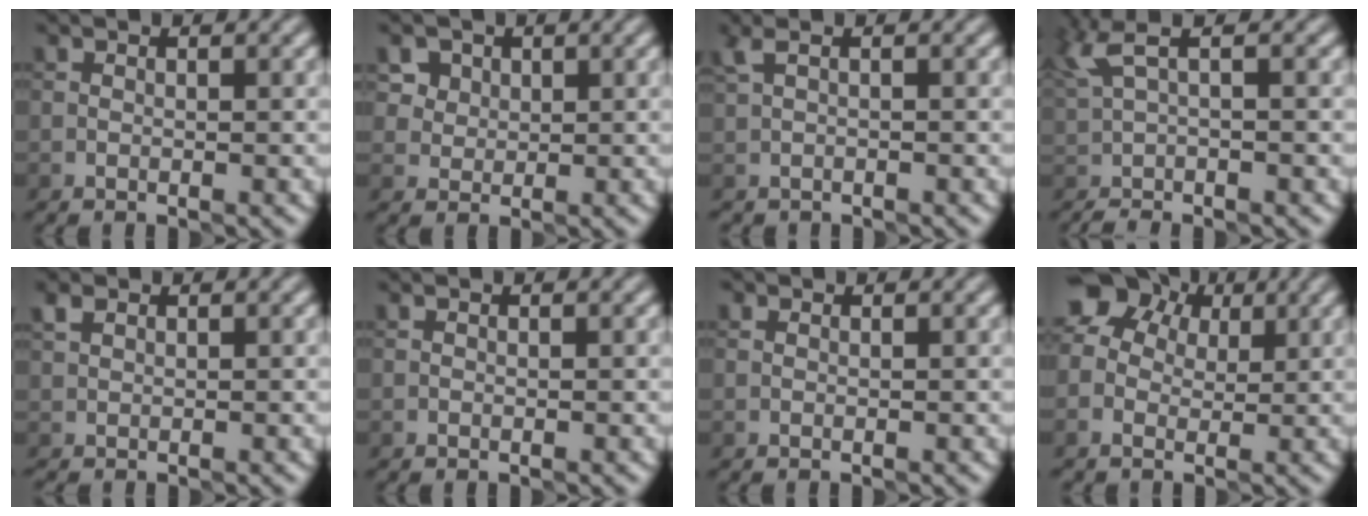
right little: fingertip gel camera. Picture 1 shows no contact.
{"total": 5.9, "force": [3.3, 4.3, 2.2], "torque": [-0.037, 0.012, 0.052]}
{"total": 0.7, "force": [0.1, 0.4, 0.5], "torque": [-0.013, 0.002, 0.005]}
{"total": 2.9, "force": [0.5, 0.7, 2.8], "torque": [-0.054, 0.001, 0.010]}
{"total": 0.8, "force": [0.6, 0.5, 0.2], "torque": [0.002, 0.008, 0.012]}
{"total": 0.0}
{"total": 0.0}
{"total": 7.2, "force": [2.6, 5.7, 3.5], "torque": [-0.062, 0.033, 0.026]}